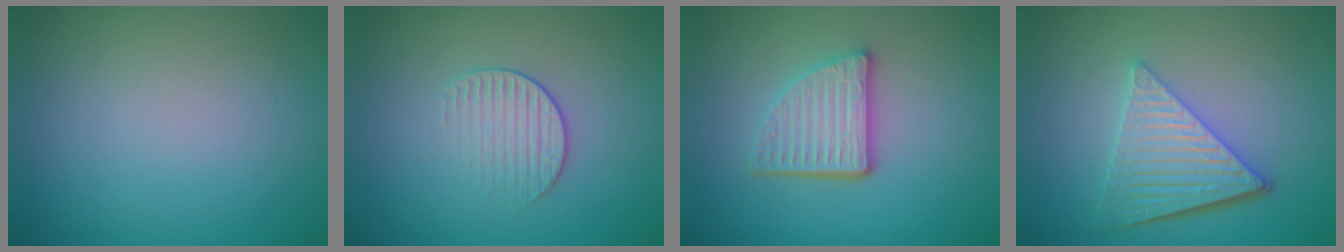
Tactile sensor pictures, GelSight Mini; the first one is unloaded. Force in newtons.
{"total": 1.7, "press": 1.1, "slide": 1.3}
{"total": 4.2, "press": 3.3, "slide": 2.6}
{"total": 5.8, "press": 4.4, "slide": 3.8}